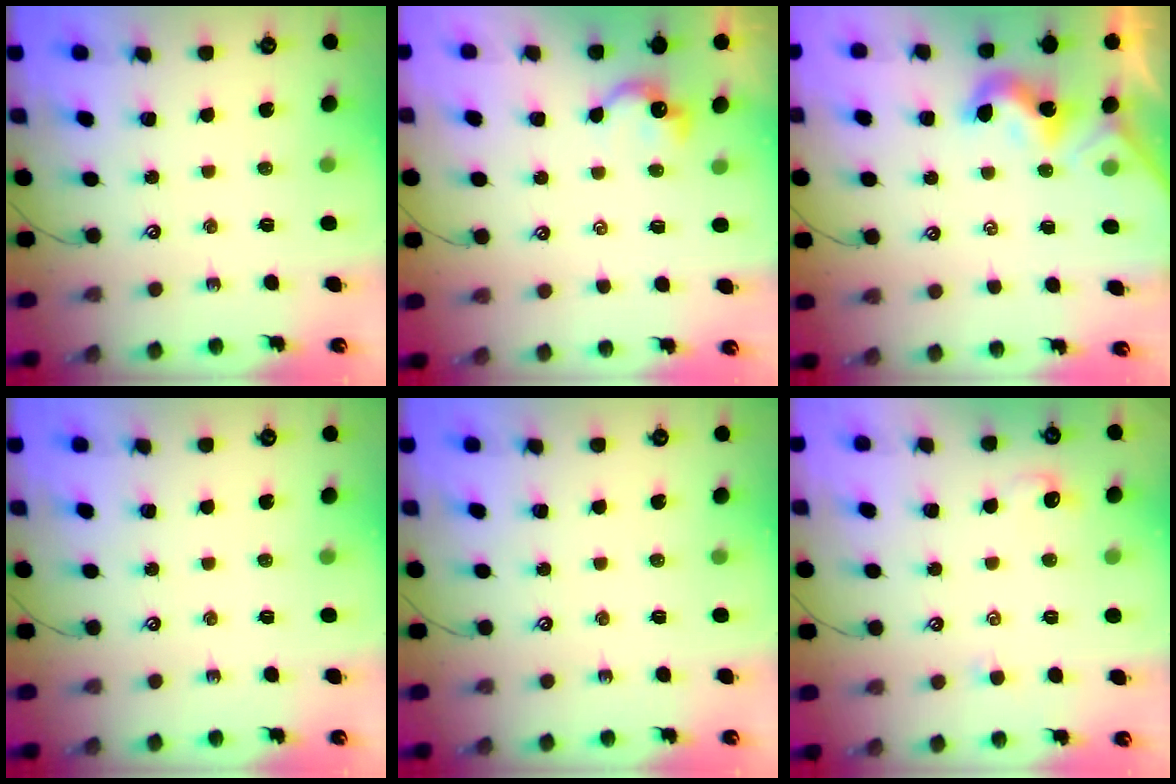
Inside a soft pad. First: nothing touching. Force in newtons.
{"total": 1.9, "press": 1.9, "slide": 0.4}
{"total": 1.8, "press": 1.8, "slide": 0.5}
{"total": 0.0}
{"total": 0.0}
{"total": 1.0, "press": 0.7, "slide": 0.7}